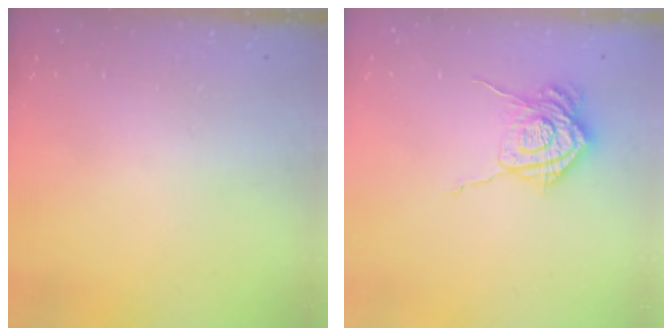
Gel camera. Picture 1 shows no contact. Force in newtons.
{"total": 14.0, "press": 14.0, "slide": 0.2}